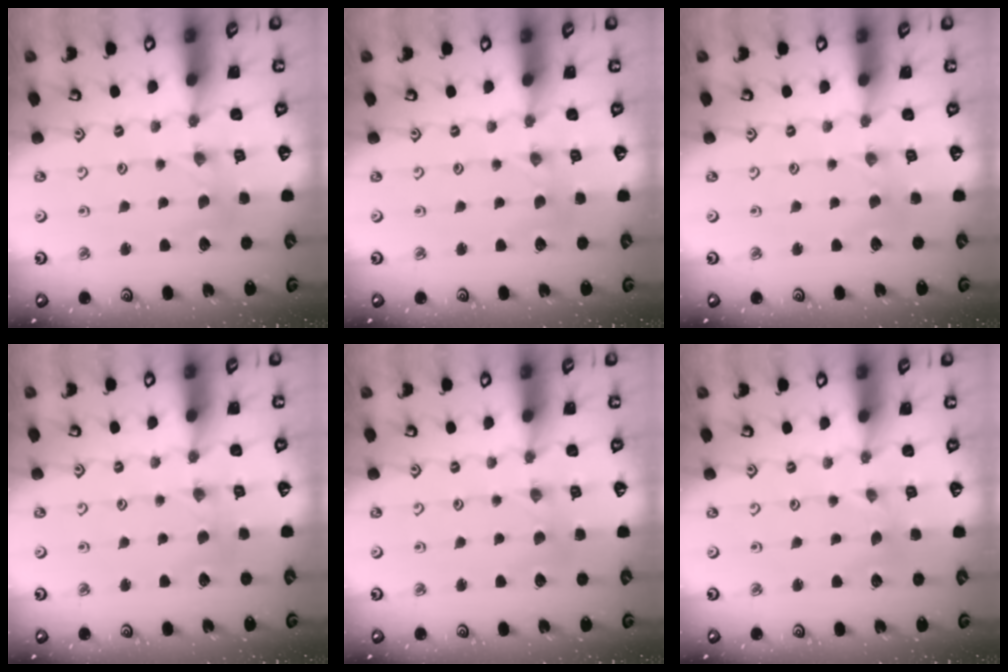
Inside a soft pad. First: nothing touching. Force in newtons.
{"total": 0.0}
{"total": 1.1, "press": 1.1, "slide": 0.2}
{"total": 1.4, "press": 1.4, "slide": 0.3}
{"total": 0.7, "press": 0.7, "slide": 0.1}
{"total": 0.0}